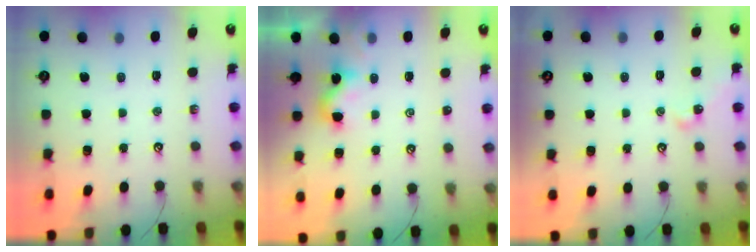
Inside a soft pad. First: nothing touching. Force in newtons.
{"total": 1.3, "press": 1.2, "slide": 0.5}
{"total": 4.9, "press": 4.9, "slide": 0.7}